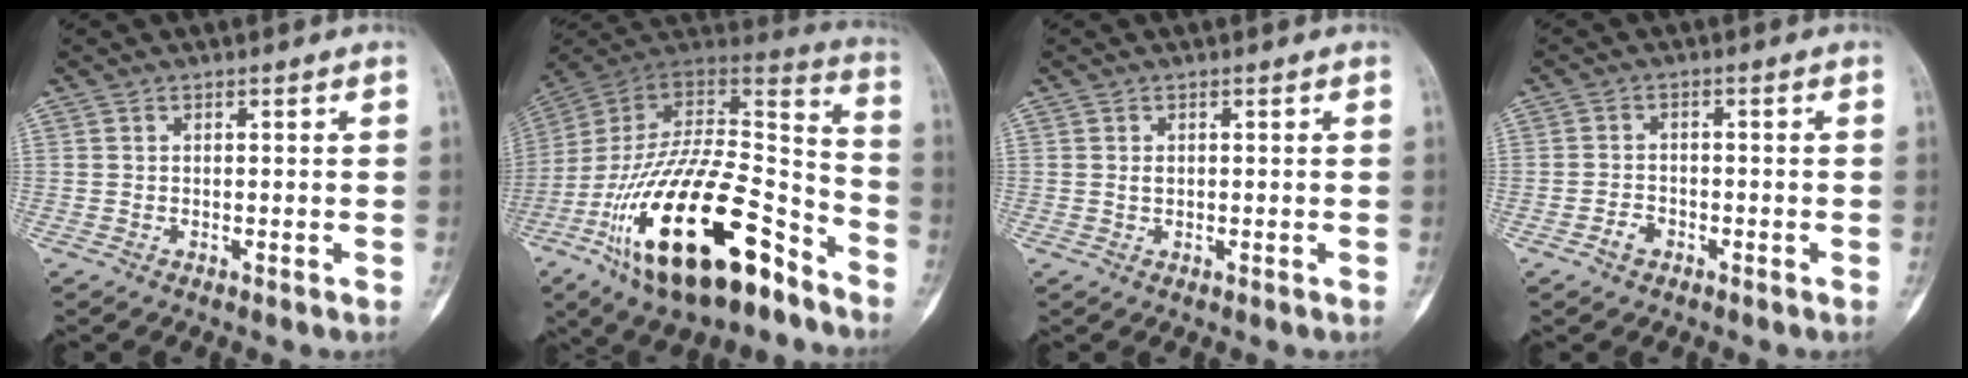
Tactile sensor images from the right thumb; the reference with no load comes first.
{"total": 31.3, "force": [-16.3, 12.9, 23.4], "torque": [-0.406, 0.063, -0.270]}
{"total": 0.8, "force": [0.1, 0.6, 0.6], "torque": [-0.009, 0.001, 0.003]}
{"total": 2.4, "force": [-1.4, 1.7, 1.0], "torque": [-0.011, 0.013, -0.026]}